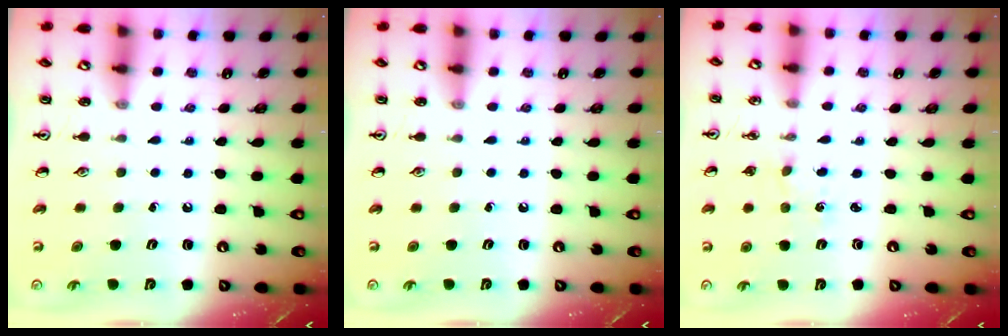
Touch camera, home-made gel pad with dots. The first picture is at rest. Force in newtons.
{"total": 0.0}
{"total": 0.0}